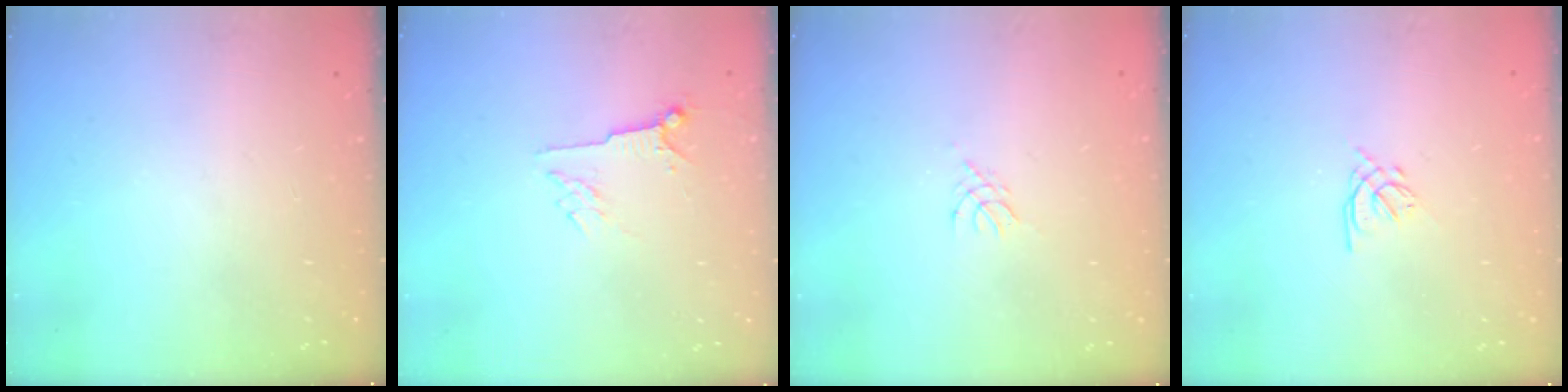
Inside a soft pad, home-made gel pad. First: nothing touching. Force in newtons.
{"total": 4.1, "press": 4.0, "slide": 0.5}
{"total": 2.8, "press": 2.7, "slide": 0.6}
{"total": 1.6, "press": 1.5, "slide": 0.6}